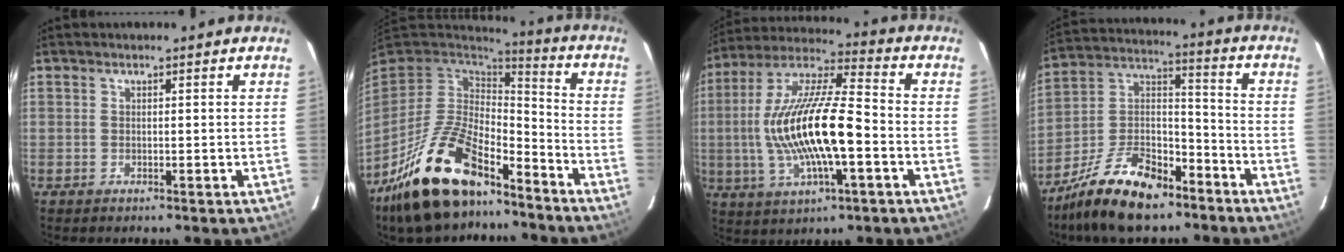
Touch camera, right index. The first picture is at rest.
{"total": 21.8, "force": [-14.9, 8.8, 13.3], "torque": [-0.270, -0.022, -0.257]}
{"total": 19.4, "force": [-3.0, 5.2, 18.4], "torque": [-0.362, 0.001, -0.057]}
{"total": 17.9, "force": [-12.3, 8.1, 10.1], "torque": [-0.210, 0.016, -0.217]}